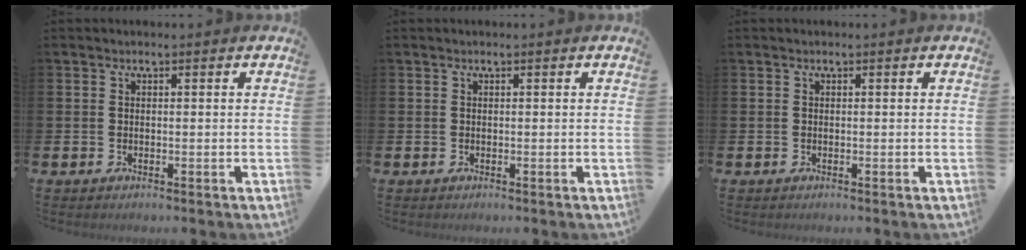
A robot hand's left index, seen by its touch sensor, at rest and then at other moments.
{"total": 0.0}
{"total": 0.0}